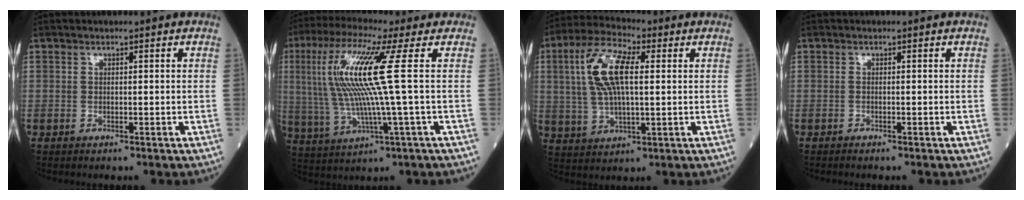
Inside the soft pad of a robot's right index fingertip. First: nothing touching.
{"total": 13.4, "force": [2.3, -0.7, 13.2], "torque": [-0.289, 0.010, 0.044]}
{"total": 11.3, "force": [2.5, 3.7, 10.4], "torque": [-0.226, 0.019, 0.051]}
{"total": 0.7, "force": [-0.6, -0.1, 0.3], "torque": [-0.005, 0.001, -0.008]}